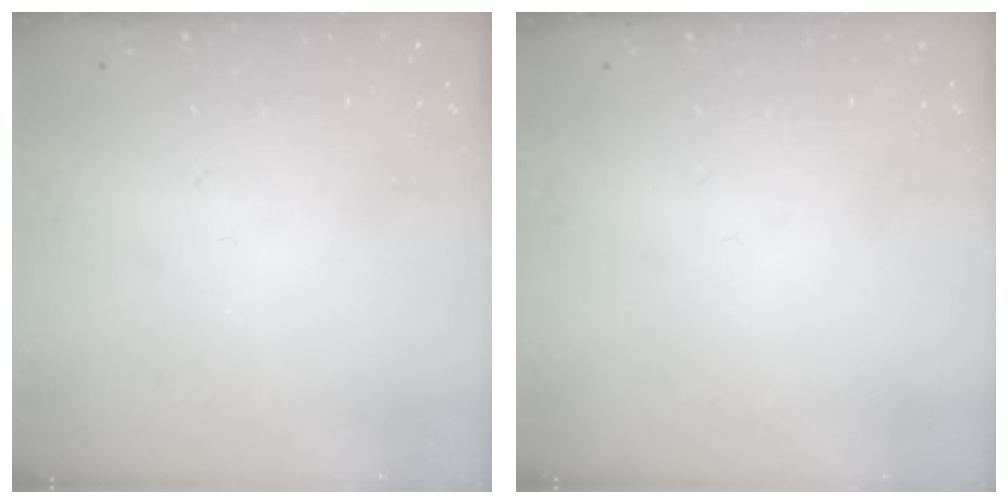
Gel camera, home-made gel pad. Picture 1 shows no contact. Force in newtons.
{"total": 0.0}